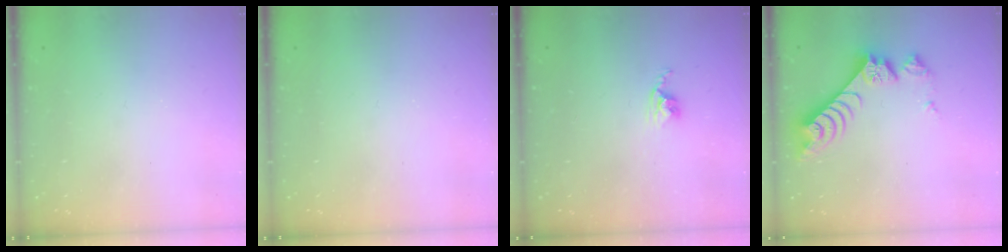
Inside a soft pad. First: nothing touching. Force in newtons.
{"total": 0.0}
{"total": 2.8, "press": 2.7, "slide": 0.4}
{"total": 9.4, "press": 9.4, "slide": 0.6}